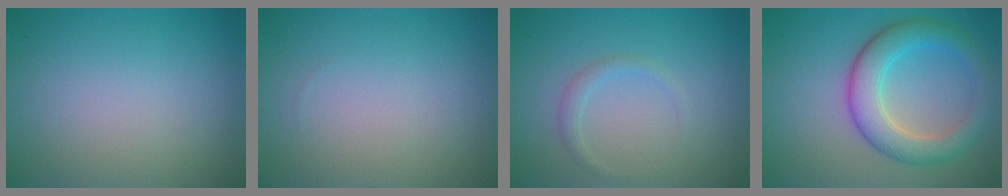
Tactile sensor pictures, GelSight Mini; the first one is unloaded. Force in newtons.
{"total": 0.0}
{"total": 1.2, "press": 1.2, "slide": 0.0}
{"total": 5.7, "press": 5.7, "slide": 0.1}